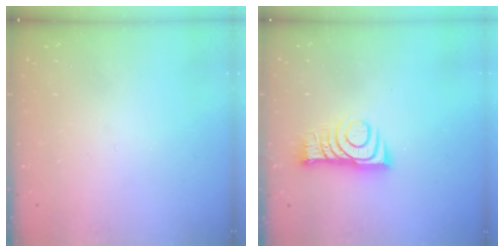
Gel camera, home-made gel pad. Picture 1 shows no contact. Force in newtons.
{"total": 9.3, "press": 9.3, "slide": 0.7}